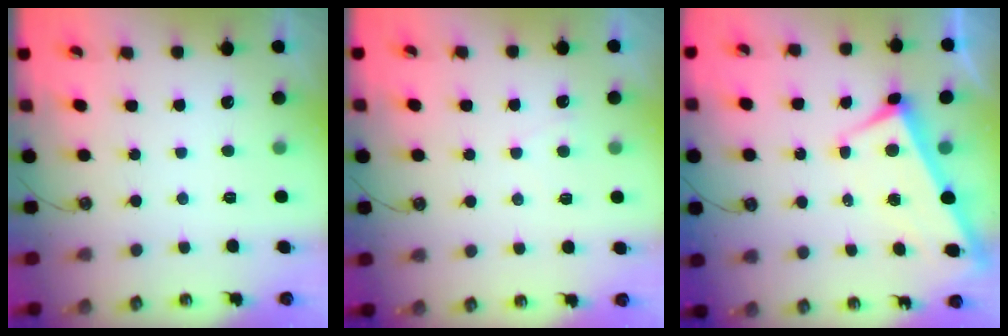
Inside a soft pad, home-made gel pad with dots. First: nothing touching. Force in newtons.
{"total": 1.9, "press": 1.9, "slide": 0.3}
{"total": 3.0, "press": 2.9, "slide": 0.9}